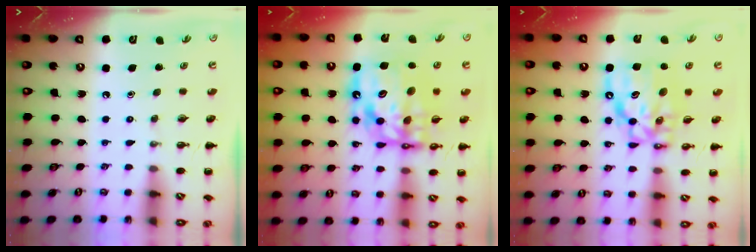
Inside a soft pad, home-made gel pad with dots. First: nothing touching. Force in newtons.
{"total": 17.6, "press": 17.1, "slide": 4.4}
{"total": 12.4, "press": 11.9, "slide": 3.5}